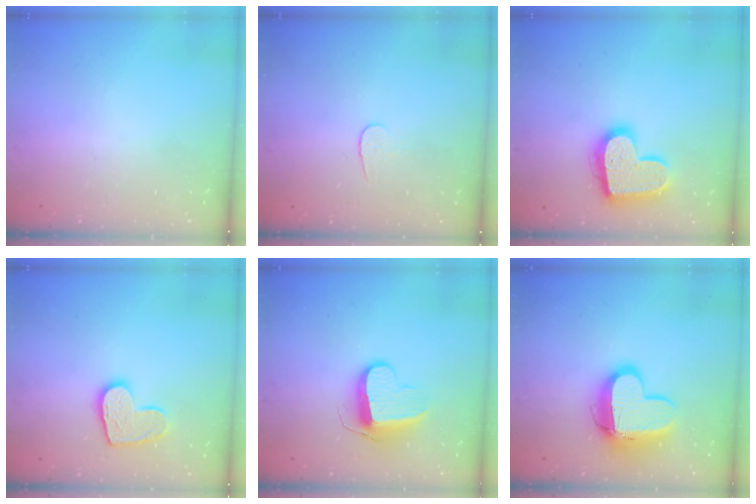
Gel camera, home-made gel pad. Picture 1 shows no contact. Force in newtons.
{"total": 4.8, "press": 4.8, "slide": 0.5}
{"total": 17.6, "press": 17.5, "slide": 1.3}
{"total": 10.6, "press": 10.6, "slide": 0.8}
{"total": 10.1, "press": 10.1, "slide": 0.3}
{"total": 14.1, "press": 14.1, "slide": 1.1}